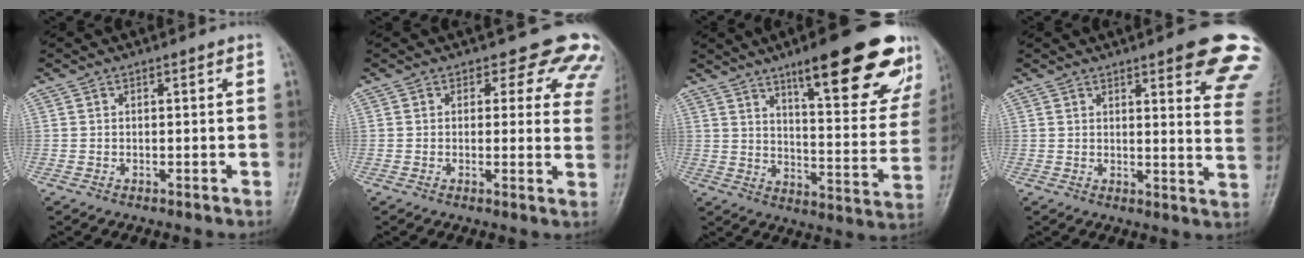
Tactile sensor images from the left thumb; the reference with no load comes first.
{"total": 10.0, "force": [8.1, 5.2, 2.9], "torque": [0.028, -0.037, 0.055]}
{"total": 24.8, "force": [14.8, 6.2, 18.9], "torque": [-0.219, -0.057, 0.210]}
{"total": 15.1, "force": [9.2, 3.4, 11.5], "torque": [-0.107, -0.044, 0.094]}